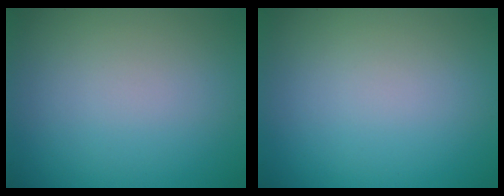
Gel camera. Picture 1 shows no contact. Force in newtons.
{"total": 0.0}